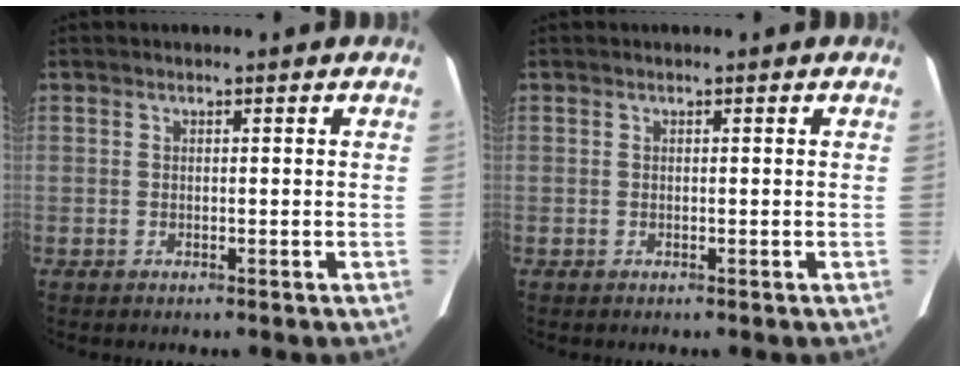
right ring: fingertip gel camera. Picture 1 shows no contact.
{"total": 0.0}